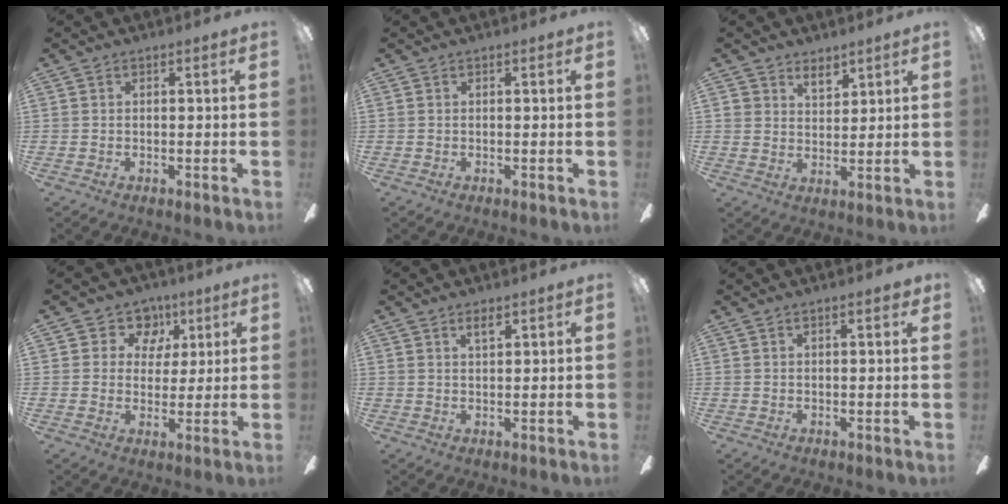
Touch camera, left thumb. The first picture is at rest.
{"total": 0.0}
{"total": 6.5, "force": [5.0, 4.1, 0.7], "torque": [-0.013, -0.024, 0.093]}
{"total": 8.2, "force": [4.0, 6.8, 2.3], "torque": [-0.035, -0.019, 0.071]}
{"total": 2.7, "force": [2.0, 0.8, 1.6], "torque": [-0.028, -0.003, 0.034]}
{"total": 2.6, "force": [1.5, 0.5, 2.1], "torque": [-0.029, -0.002, 0.020]}